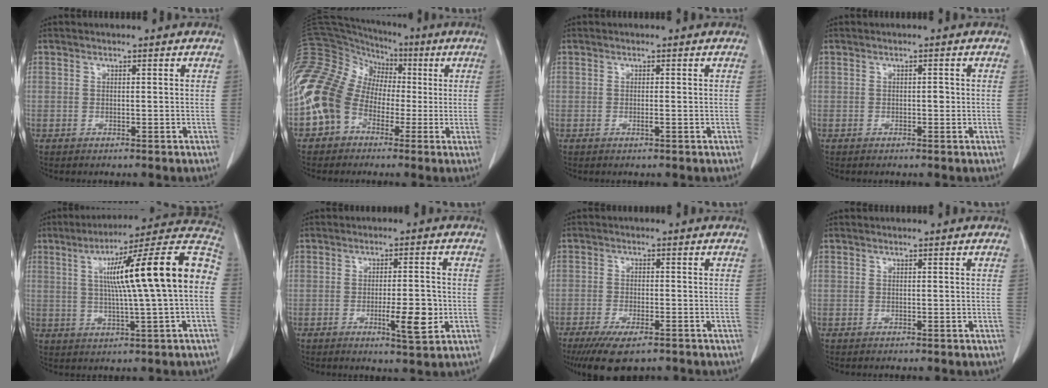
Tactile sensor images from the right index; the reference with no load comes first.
{"total": 15.6, "force": [-3.7, 13.1, 7.7], "torque": [-0.204, 0.043, -0.067]}
{"total": 0.7, "force": [-0.3, -0.1, 0.7], "torque": [-0.010, -0.001, -0.003]}
{"total": 0.8, "force": [-0.1, 0.4, 0.7], "torque": [-0.008, 0.002, -0.002]}
{"total": 18.9, "force": [2.0, 0.3, 18.8], "torque": [-0.275, 0.032, 0.020]}
{"total": 6.0, "force": [-1.5, 1.0, 5.7], "torque": [-0.086, -0.005, -0.020]}
{"total": 8.1, "force": [-5.8, 2.3, 5.2], "torque": [-0.086, -0.016, -0.094]}
{"total": 0.0}